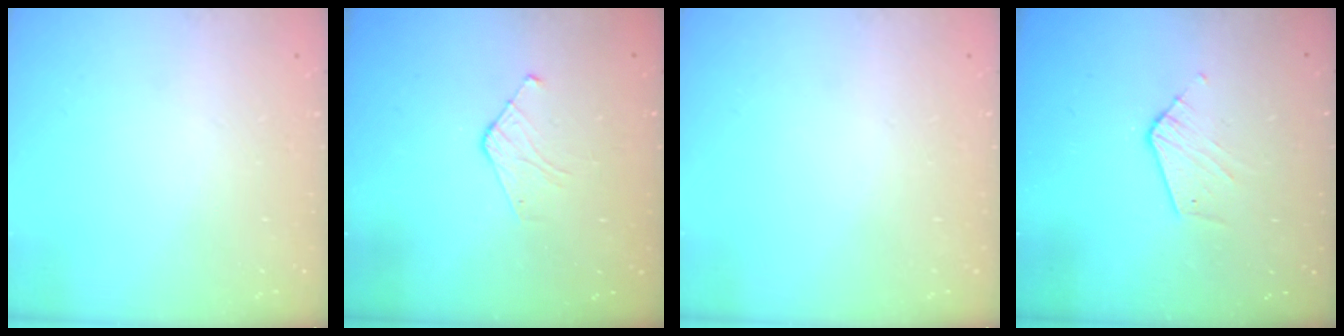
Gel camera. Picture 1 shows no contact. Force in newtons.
{"total": 3.7, "press": 3.7, "slide": 0.3}
{"total": 0.0}
{"total": 7.1, "press": 7.1, "slide": 0.4}